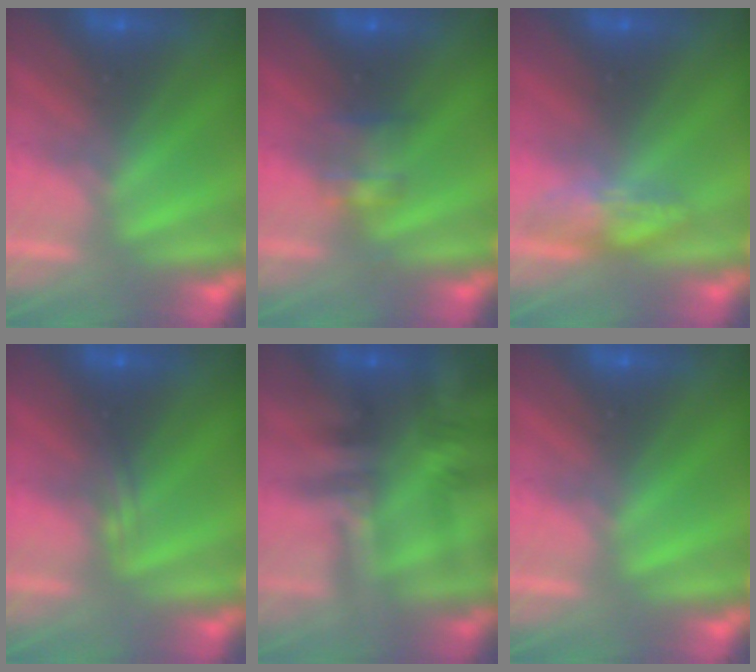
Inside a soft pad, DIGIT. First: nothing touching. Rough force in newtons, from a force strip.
{"total": 2.8}
{"total": 2.4}
{"total": 2.3}
{"total": 2.4}
{"total": 0.0}